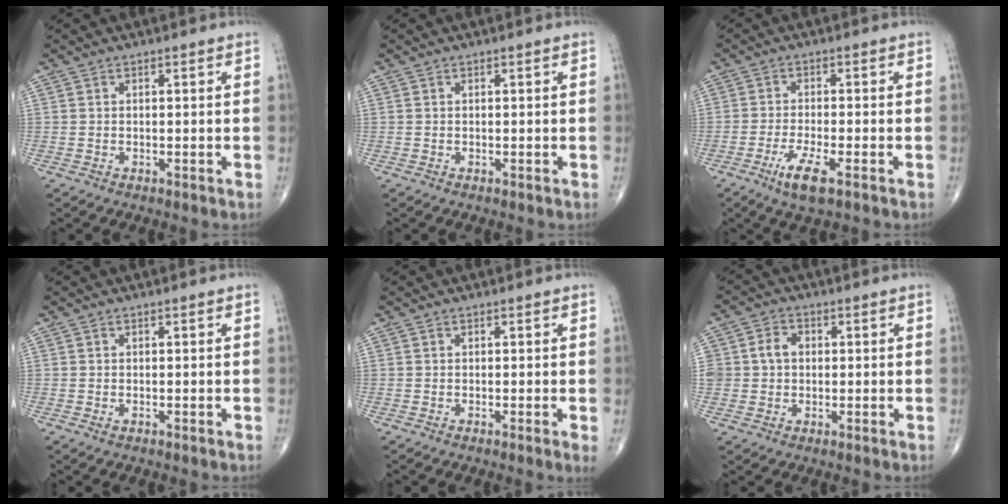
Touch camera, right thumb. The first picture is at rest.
{"total": 0.0}
{"total": 5.8, "force": [-3.1, 1.1, 4.8], "torque": [-0.100, 0.002, -0.053]}
{"total": 0.0}
{"total": 1.2, "force": [-0.1, -0.1, 1.1], "torque": [-0.022, -0.005, -0.003]}
{"total": 4.8, "force": [0.4, 4.1, 2.6], "torque": [-0.033, 0.011, 0.005]}